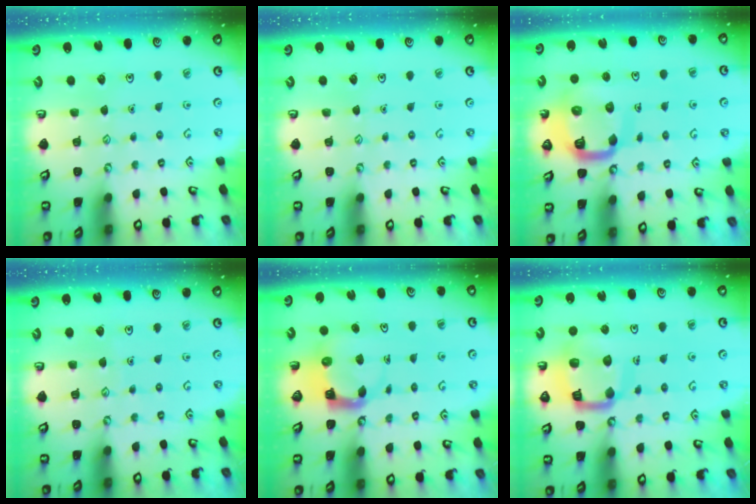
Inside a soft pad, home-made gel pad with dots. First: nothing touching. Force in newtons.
{"total": 0.0}
{"total": 12.0, "press": 11.9, "slide": 1.4}
{"total": 2.6, "press": 2.5, "slide": 0.3}
{"total": 4.0, "press": 4.0, "slide": 0.2}
{"total": 15.2, "press": 15.2, "slide": 1.5}